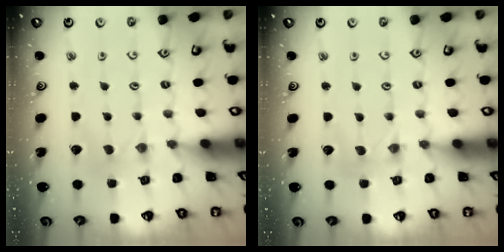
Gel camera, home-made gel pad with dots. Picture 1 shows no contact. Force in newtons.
{"total": 0.0}